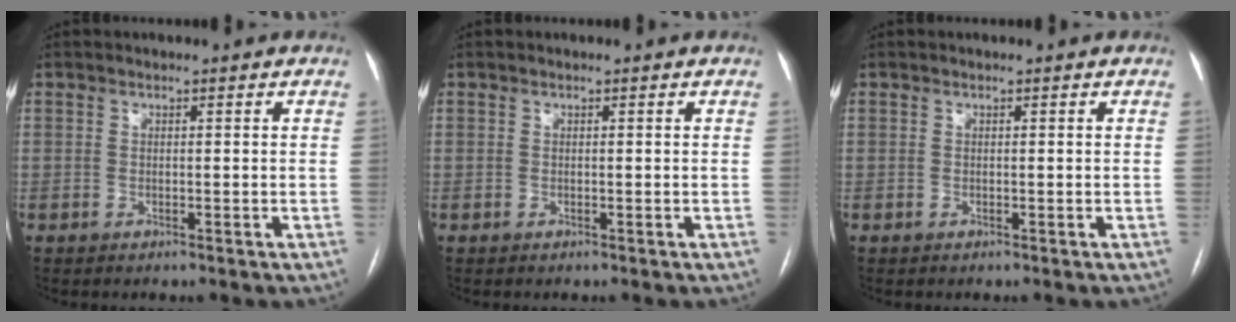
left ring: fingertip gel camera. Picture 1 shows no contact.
{"total": 0.0}
{"total": 0.0}